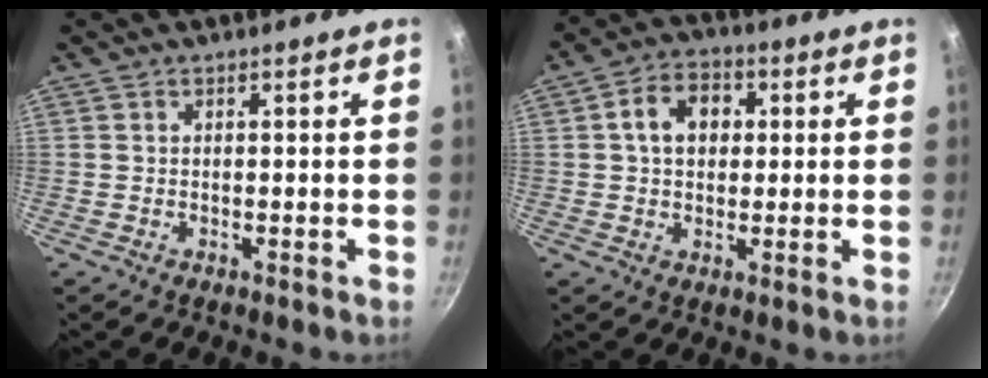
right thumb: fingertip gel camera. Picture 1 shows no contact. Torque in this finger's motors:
{"motor_torque": [-0.44, 0.44, 0.46, -0.34, 0.03]}